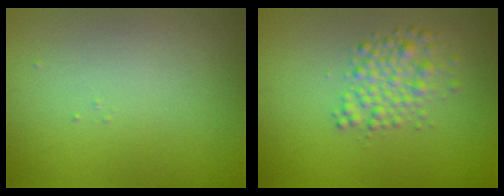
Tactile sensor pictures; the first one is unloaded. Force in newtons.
{"total": 2.9, "press": 2.9, "slide": 0.1}